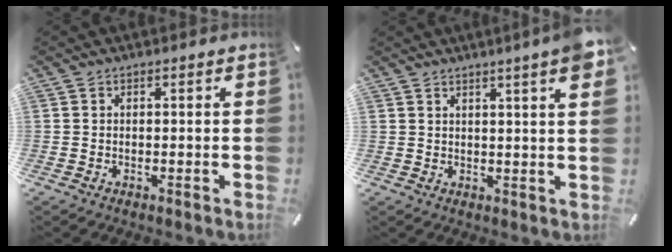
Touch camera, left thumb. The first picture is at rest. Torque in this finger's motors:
{"motor_torque": [2.89, 1.27, 1.34, -1.43, 0.19]}